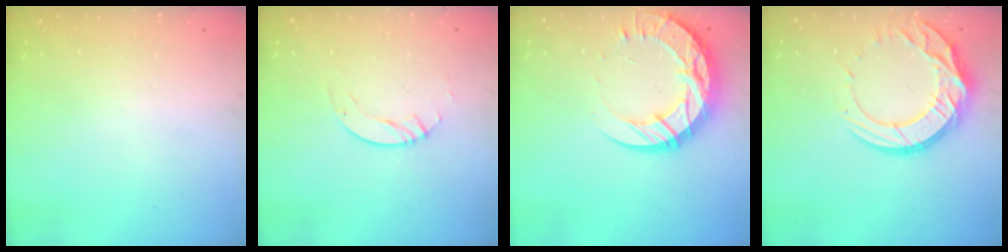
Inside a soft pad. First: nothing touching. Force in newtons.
{"total": 4.5, "press": 4.5, "slide": 0.4}
{"total": 18.6, "press": 18.5, "slide": 1.6}
{"total": 15.5, "press": 15.5, "slide": 1.1}